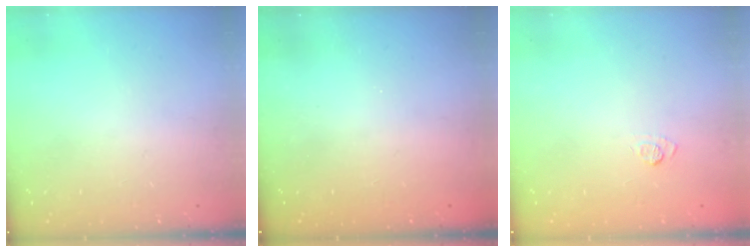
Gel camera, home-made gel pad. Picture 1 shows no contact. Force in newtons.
{"total": 2.3, "press": 2.2, "slide": 0.8}
{"total": 7.5, "press": 7.3, "slide": 1.4}